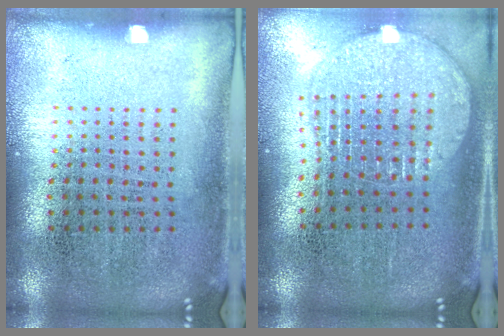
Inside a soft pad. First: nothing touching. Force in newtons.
{"total": 1.7, "press": 1.5, "slide": 0.9}